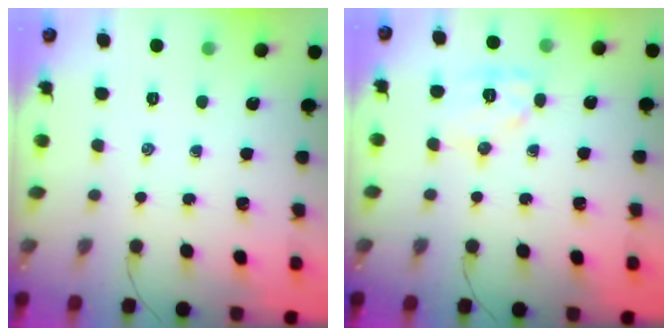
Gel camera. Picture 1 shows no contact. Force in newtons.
{"total": 10.0, "press": 10.0, "slide": 0.2}